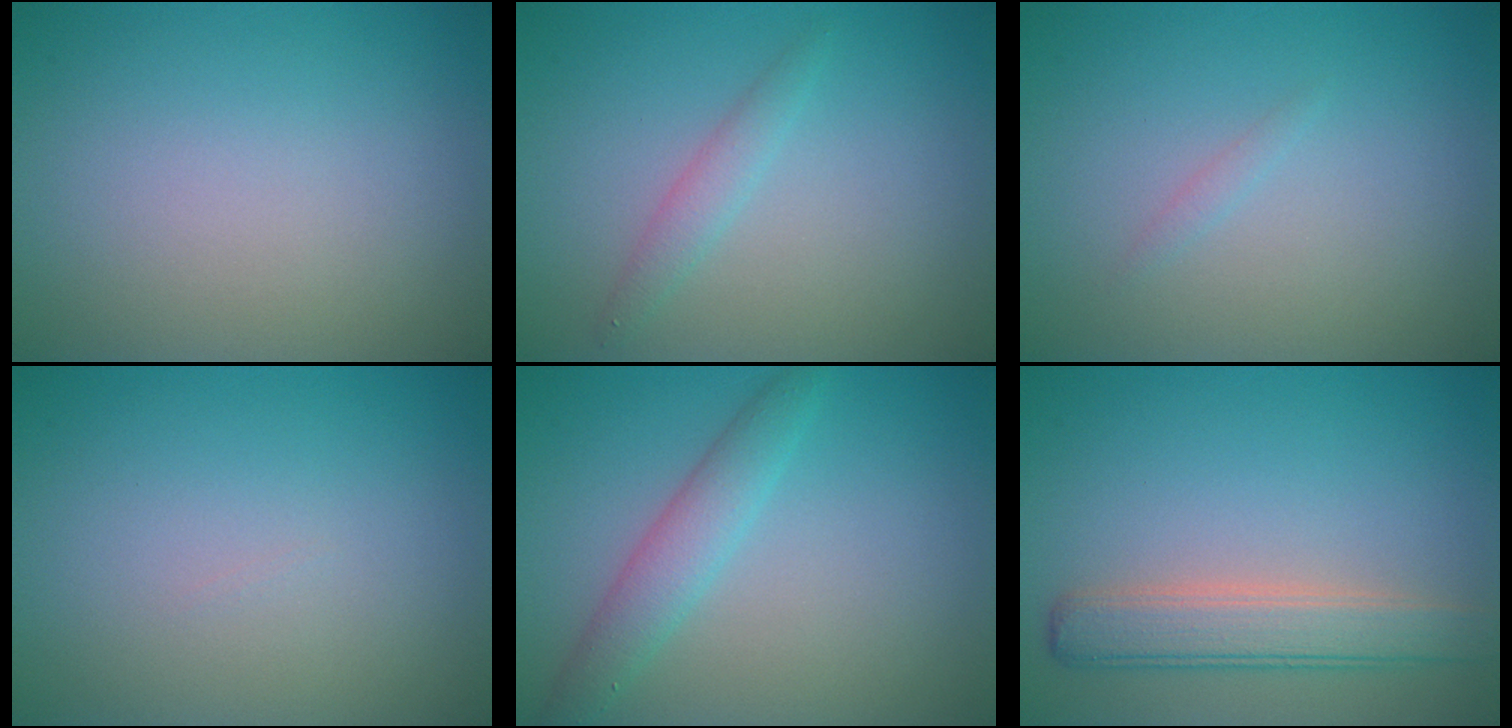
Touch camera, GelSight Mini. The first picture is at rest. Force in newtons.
{"total": 1.5, "press": 1.5, "slide": 0.0}
{"total": 0.6, "press": 0.6, "slide": 0.0}
{"total": 0.0}
{"total": 2.9, "press": 2.9, "slide": 0.1}
{"total": 4.0, "press": 4.0, "slide": 0.2}